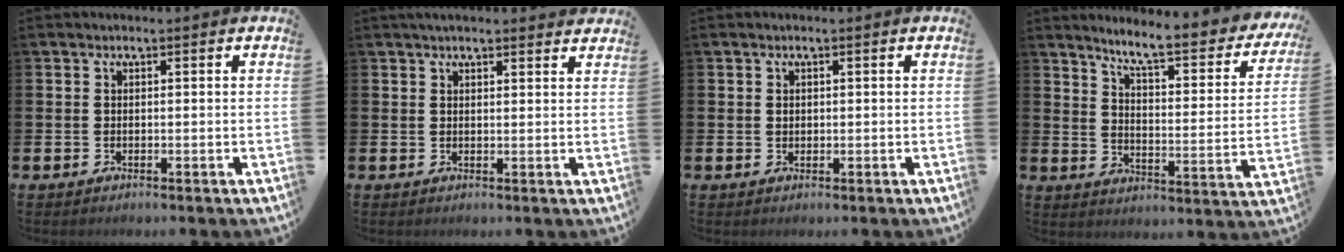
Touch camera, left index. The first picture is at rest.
{"total": 2.6, "force": [2.5, 0.4, 0.6], "torque": [-0.015, -0.005, 0.046]}
{"total": 0.8, "force": [0.4, 0.6, 0.3], "torque": [0.006, -0.001, 0.004]}
{"total": 7.3, "force": [6.5, 1.1, 3.1], "torque": [-0.078, -0.053, 0.104]}